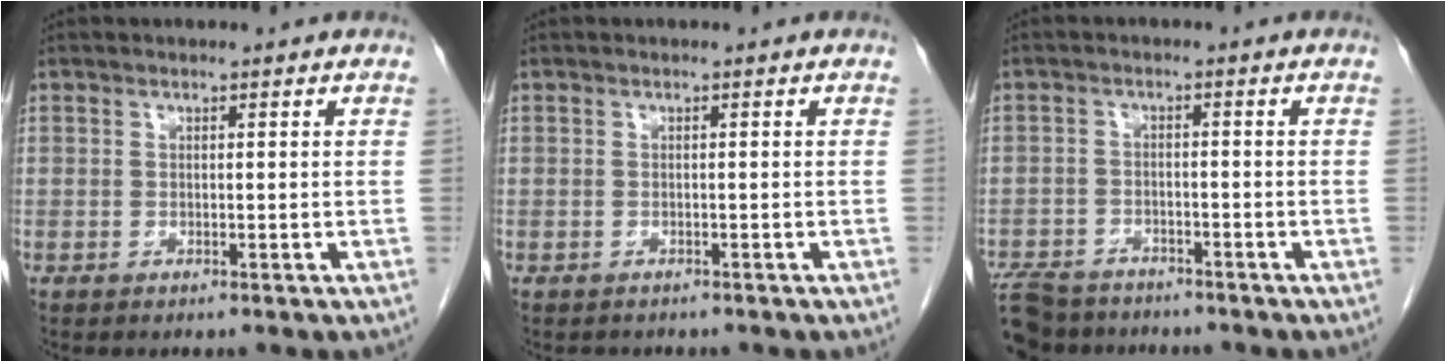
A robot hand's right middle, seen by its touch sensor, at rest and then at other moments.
{"total": 1.4, "force": [-1.2, 0.7, 0.1], "torque": [-0.008, -0.001, -0.016]}
{"total": 9.5, "force": [-8.2, 4.0, 2.8], "torque": [-0.066, -0.006, -0.128]}